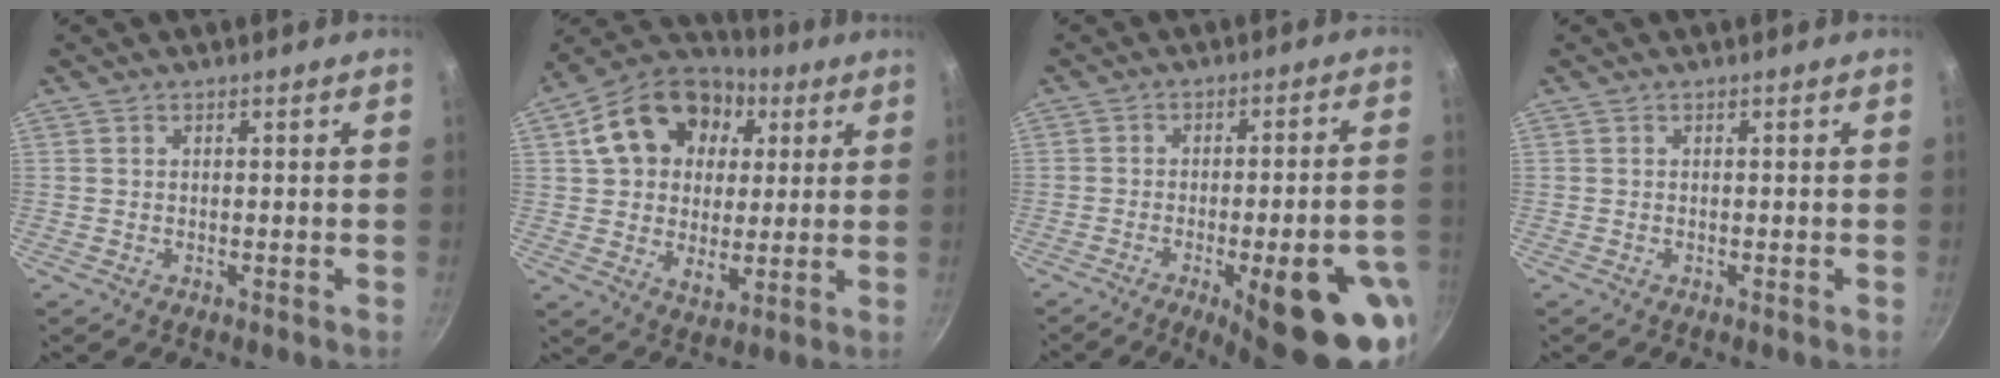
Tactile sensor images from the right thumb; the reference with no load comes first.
{"total": 20.3, "force": [6.1, 15.0, 12.2], "torque": [-0.188, 0.009, 0.096]}
{"total": 20.7, "force": [-8.6, 4.8, 18.2], "torque": [-0.221, 0.024, -0.110]}
{"total": 0.0}